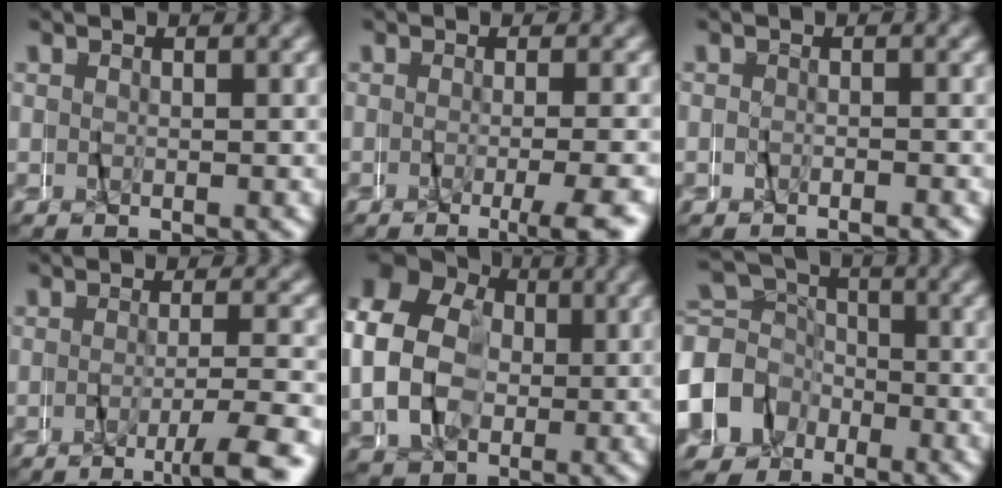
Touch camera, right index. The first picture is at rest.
{"total": 3.7, "force": [-2.7, -0.7, 2.5], "torque": [-0.029, -0.003, -0.043]}
{"total": 1.2, "force": [-0.9, -0.5, -0.5], "torque": [0.008, 0.004, -0.022]}
{"total": 4.6, "force": [-3.4, -0.5, 3.0], "torque": [-0.044, -0.003, -0.058]}
{"total": 11.3, "force": [2.1, 9.8, 5.1], "torque": [-0.119, 0.004, 0.023]}
{"total": 11.0, "force": [-2.8, 10.0, 3.5], "torque": [-0.084, -0.034, -0.057]}